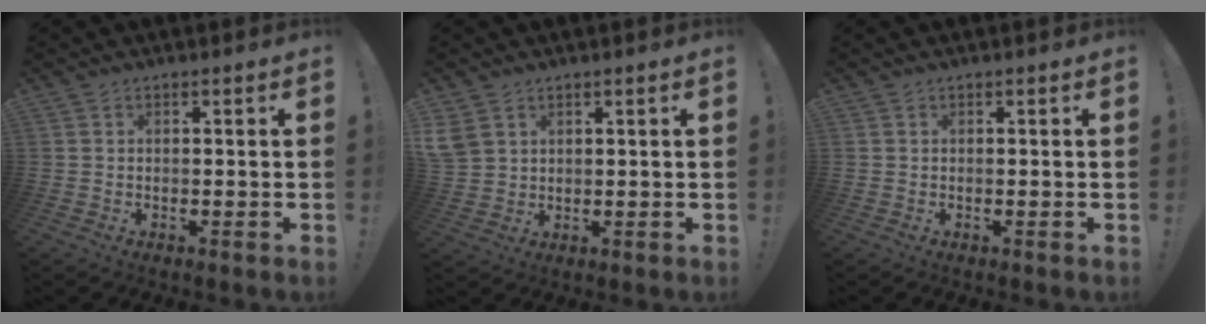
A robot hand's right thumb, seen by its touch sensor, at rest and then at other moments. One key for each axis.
{"total": 5.3, "fx": 2.6, "fy": 3.8, "fz": 2.5, "tx": -0.051, "ty": -0.007, "tz": 0.055}
{"total": 0.0}